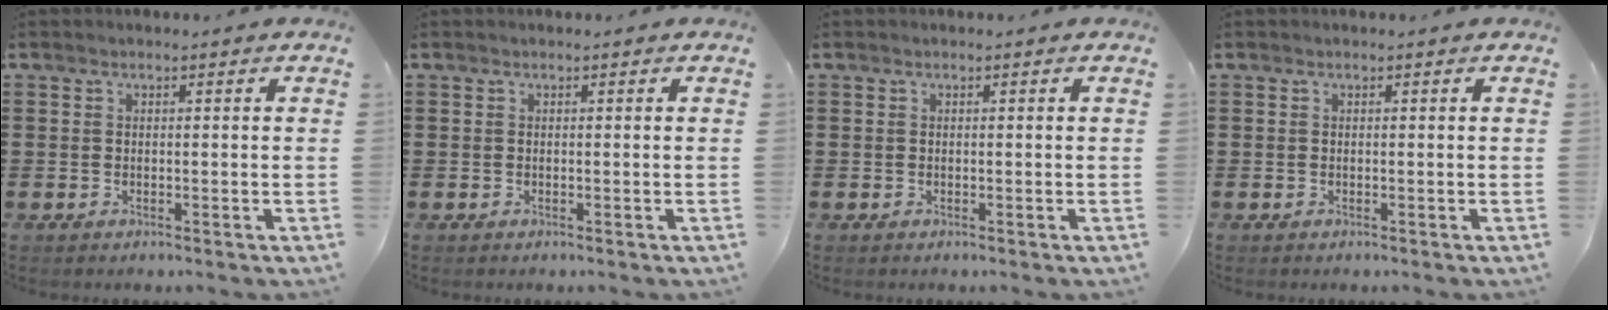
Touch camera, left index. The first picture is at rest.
{"total": 0.0}
{"total": 0.0}
{"total": 0.0}